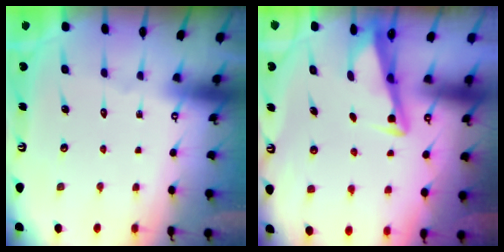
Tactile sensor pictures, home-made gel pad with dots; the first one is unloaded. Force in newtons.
{"total": 3.4, "press": 3.4, "slide": 0.4}